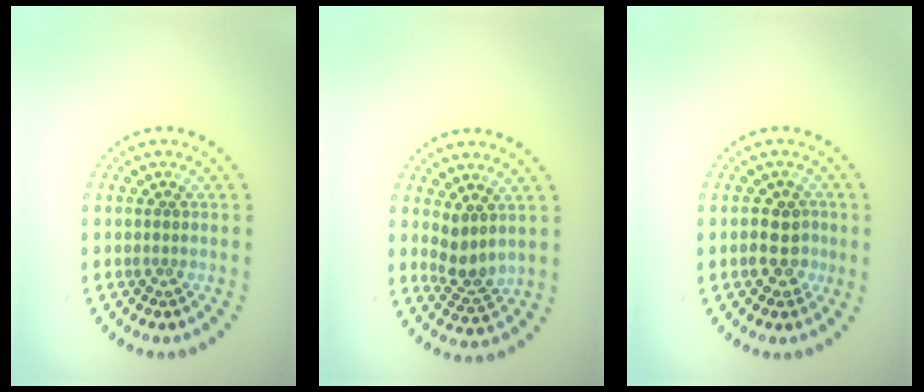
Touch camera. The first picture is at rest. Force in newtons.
{"total": 2.5, "press": 2.0, "slide": 1.4}
{"total": 2.8, "press": 2.6, "slide": 0.9}